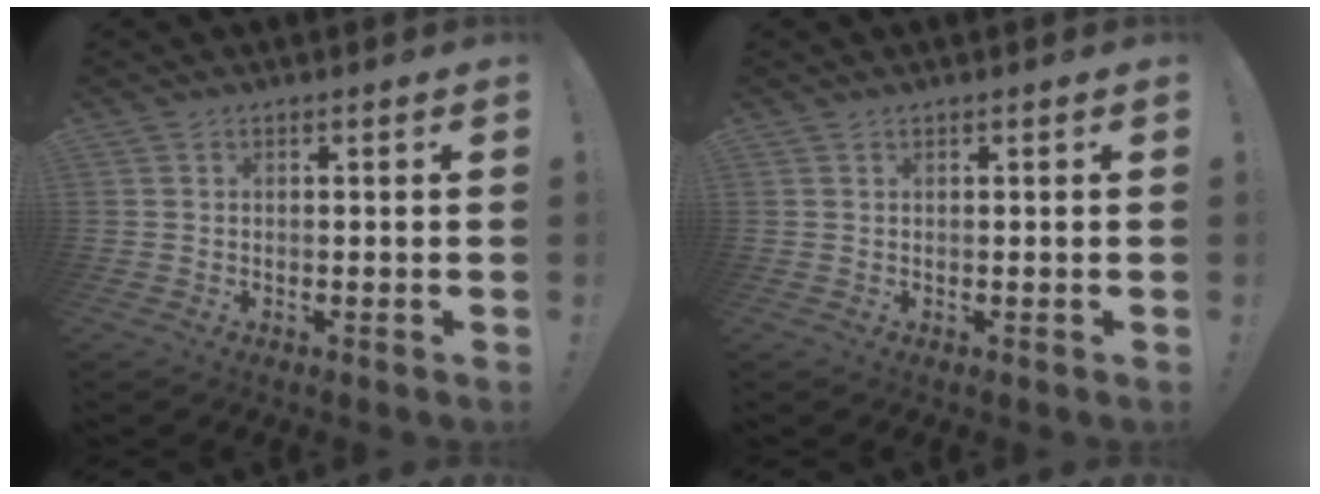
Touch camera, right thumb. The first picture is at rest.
{"total": 0.0}